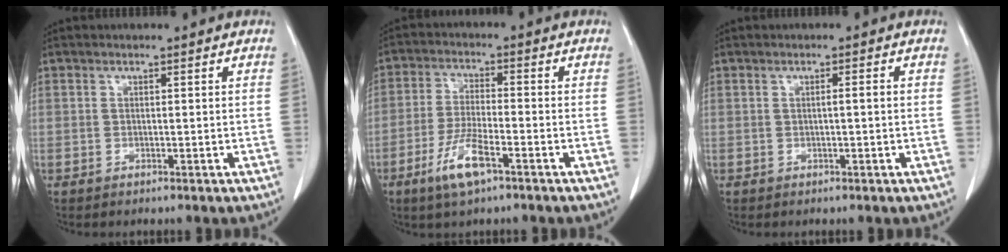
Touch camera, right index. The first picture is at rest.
{"total": 7.1, "force": [-4.0, 1.4, 5.7], "torque": [-0.121, -0.009, -0.075]}
{"total": 1.0, "force": [-0.1, 0.0, 1.0], "torque": [-0.017, 0.002, 0.000]}